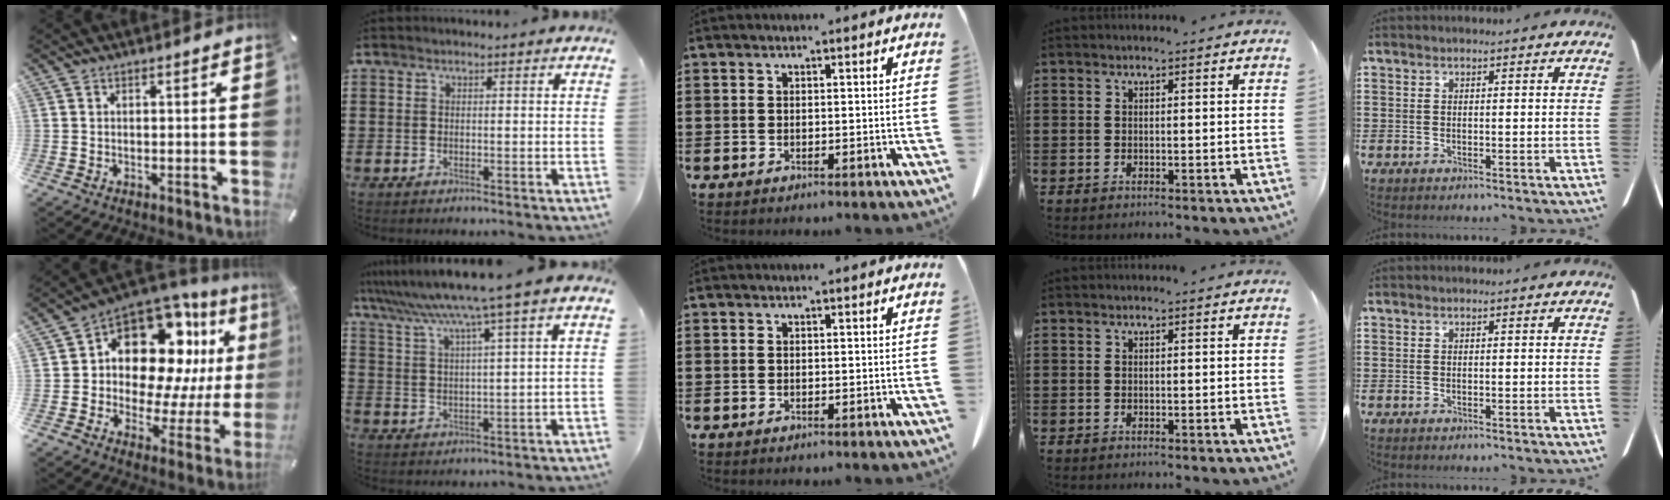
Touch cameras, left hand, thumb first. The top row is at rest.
{"thumb": {"total": 16.8, "force": [7.3, 11.2, 10.3], "torque": [-0.165, -0.067, 0.128]}, "index": {"total": 7.3, "force": [5.6, -1.5, 4.5], "torque": [-0.109, -0.039, 0.087]}}